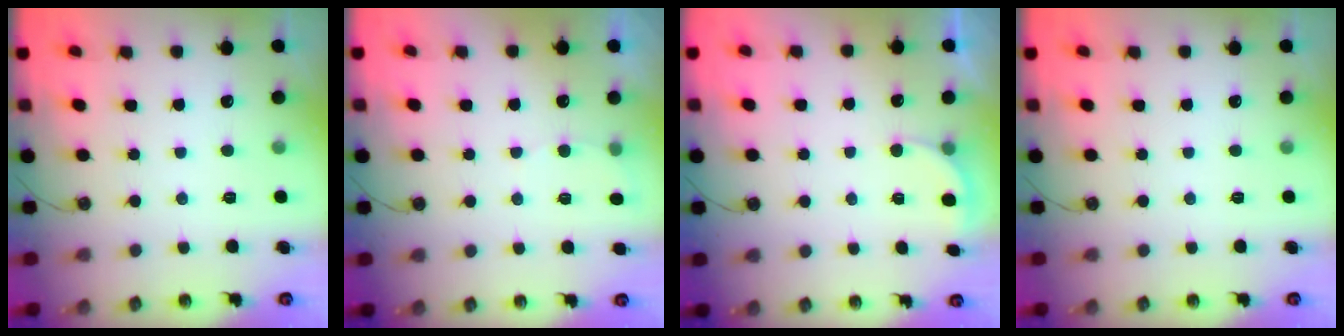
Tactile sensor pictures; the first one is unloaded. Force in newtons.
{"total": 4.1, "press": 3.9, "slide": 1.3}
{"total": 2.1, "press": 2.0, "slide": 0.6}
{"total": 0.0}